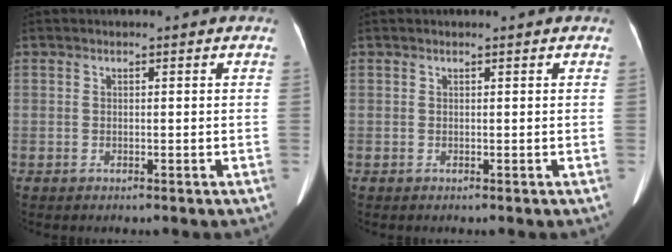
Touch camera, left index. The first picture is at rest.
{"total": 0.0}